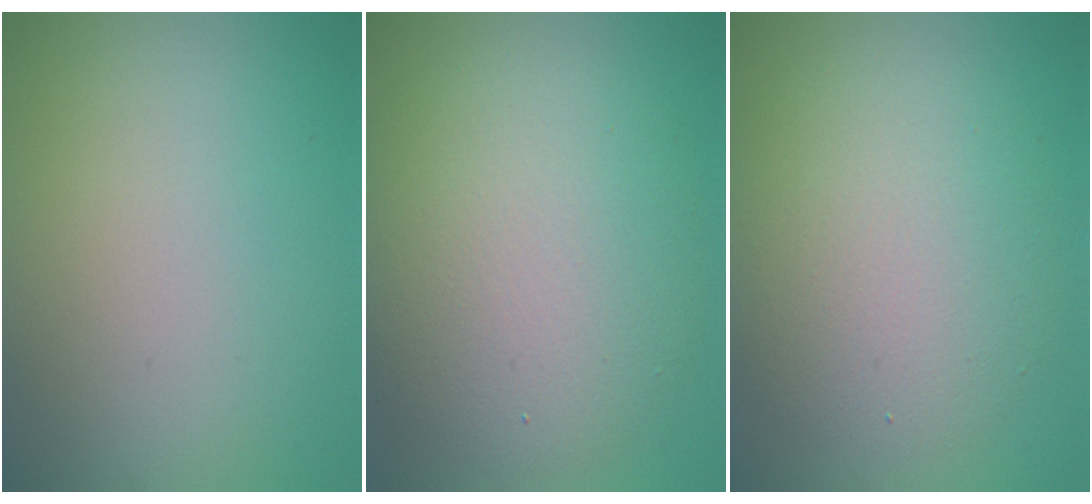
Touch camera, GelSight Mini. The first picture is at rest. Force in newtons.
{"total": 8.6, "press": 8.6, "slide": 0.4}
{"total": 6.2, "press": 6.2, "slide": 0.3}